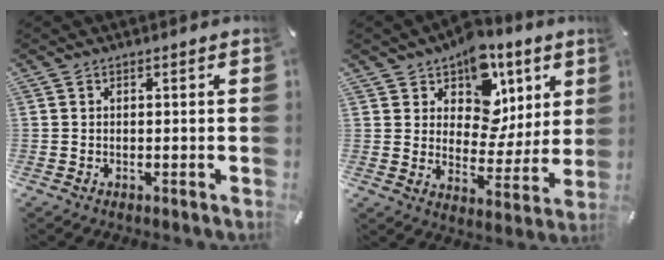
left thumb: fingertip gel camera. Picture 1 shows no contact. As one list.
[{"total": 12.6, "force": [6.5, 9.4, 5.3], "torque": [-0.073, -0.057, 0.118]}]